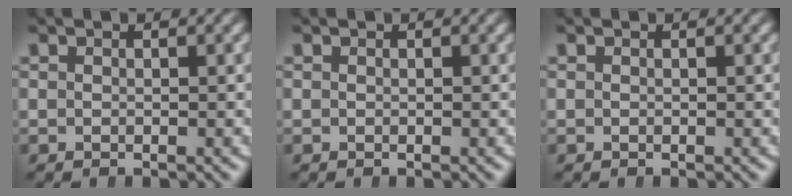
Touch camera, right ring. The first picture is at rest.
{"total": 0.0}
{"total": 0.0}